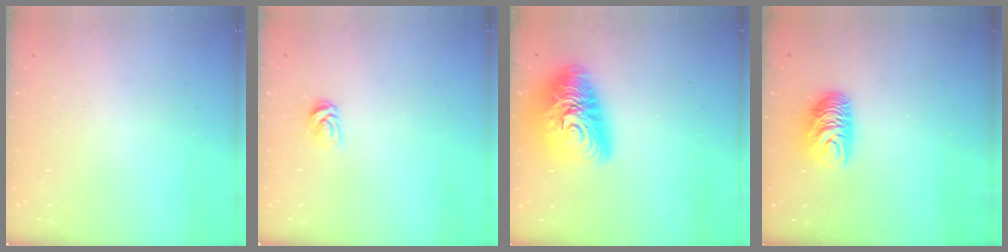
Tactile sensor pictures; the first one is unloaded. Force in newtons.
{"total": 4.6, "press": 4.5, "slide": 0.5}
{"total": 17.8, "press": 17.7, "slide": 1.4}
{"total": 9.2, "press": 9.2, "slide": 0.5}